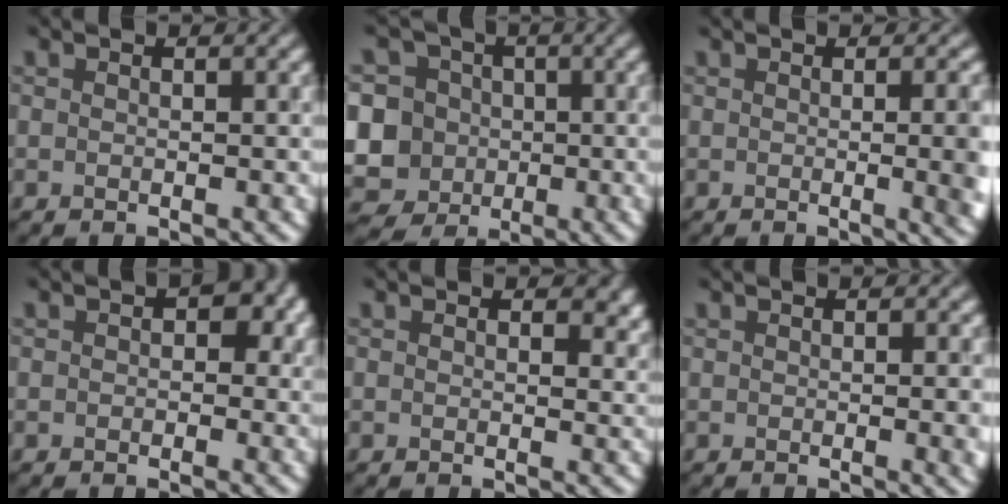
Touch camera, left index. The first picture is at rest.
{"total": 10.9, "force": [-0.6, 10.2, 3.9], "torque": [-0.114, 0.017, -0.040]}
{"total": 6.4, "force": [-0.3, 2.5, 5.9], "torque": [-0.037, -0.003, 0.000]}
{"total": 2.8, "force": [0.5, 2.1, 1.8], "torque": [-0.005, 0.000, 0.001]}
{"total": 2.0, "force": [1.0, 1.3, 1.2], "torque": [-0.013, -0.008, 0.010]}
{"total": 2.8, "force": [0.0, 0.8, 2.7], "torque": [-0.022, 0.002, -0.001]}